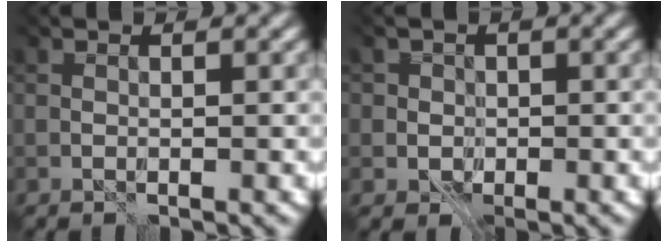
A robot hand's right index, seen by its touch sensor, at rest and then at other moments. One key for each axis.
{"total": 2.0, "fx": 0.7, "fy": 1.9, "fz": 0.2, "tx": 0.021, "ty": 0.010, "tz": -0.002}